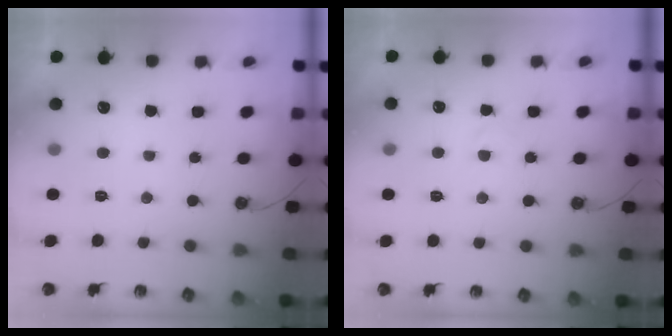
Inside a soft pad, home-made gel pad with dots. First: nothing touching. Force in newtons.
{"total": 2.9, "press": 2.8, "slide": 0.4}